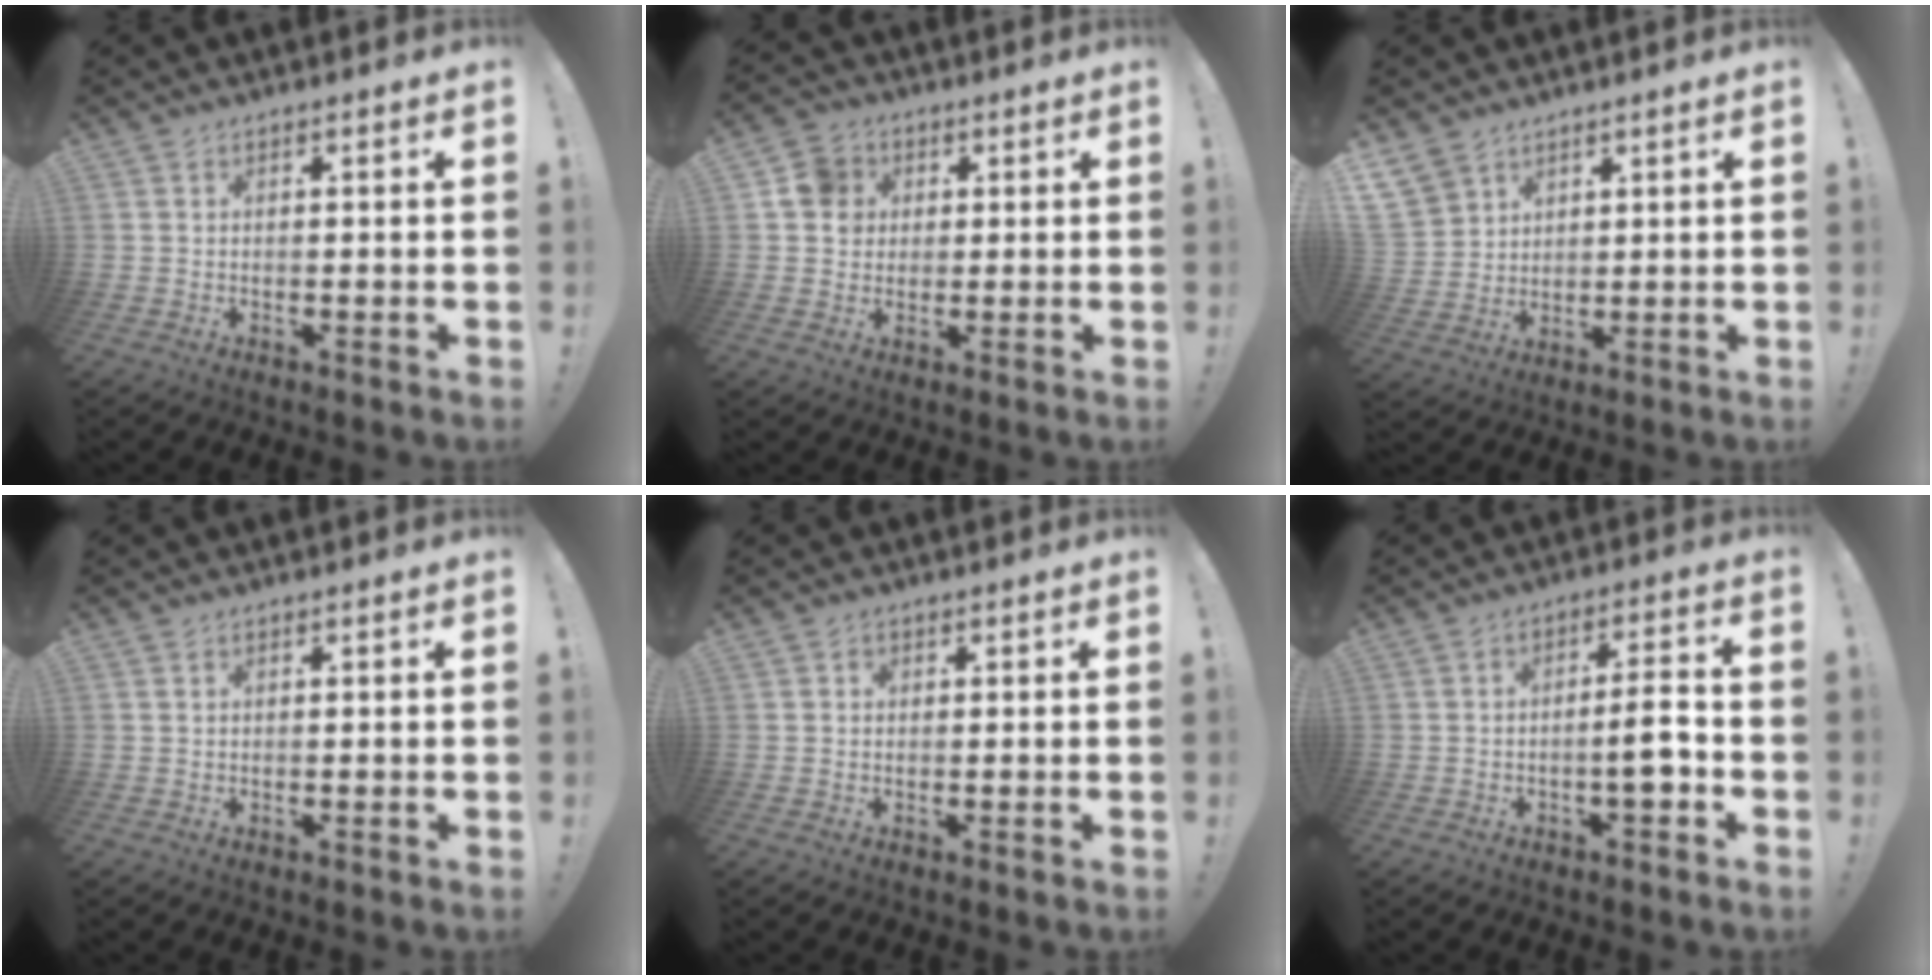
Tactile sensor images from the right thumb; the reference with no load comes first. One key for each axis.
{"total": 8.3, "fx": 2.1, "fy": 7.5, "fz": 2.8, "tx": -0.033, "ty": 0.000, "tz": 0.045}
{"total": 6.9, "fx": 5.0, "fy": 4.6, "fz": 1.2, "tx": -0.024, "ty": -0.033, "tz": 0.103}
{"total": 0.0}
{"total": 0.6, "fx": 0.1, "fy": 0.6, "fz": 0.0, "tx": 0.008, "ty": -0.002, "tz": 0.001}
{"total": 7.6, "fx": -2.6, "fy": 1.9, "fz": 6.9, "tx": -0.091, "ty": 0.008, "tz": -0.046}